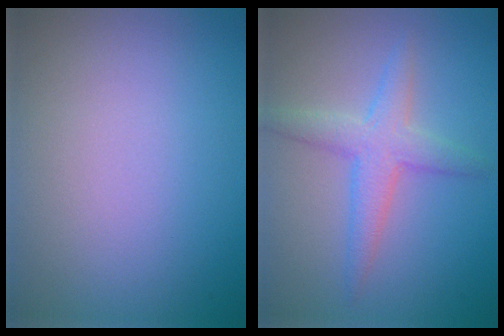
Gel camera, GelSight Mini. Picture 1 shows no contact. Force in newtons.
{"total": 3.2, "press": 3.2, "slide": 0.1}